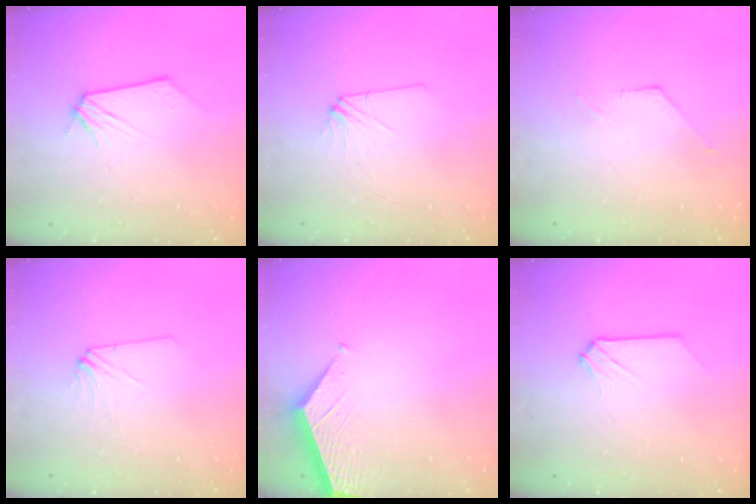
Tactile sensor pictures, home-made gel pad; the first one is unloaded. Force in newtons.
{"total": 3.0, "press": 3.0, "slide": 0.3}
{"total": 1.0, "press": 1.0, "slide": 0.2}
{"total": 3.0, "press": 3.0, "slide": 0.3}
{"total": 3.5, "press": 3.5, "slide": 0.3}
{"total": 0.0}